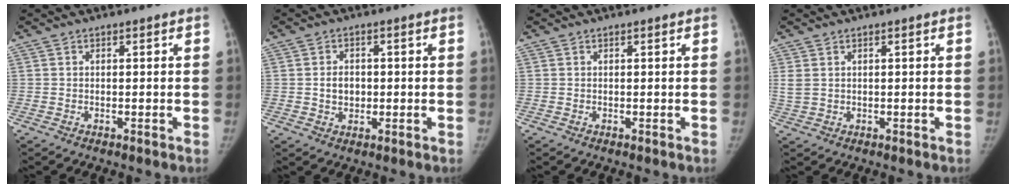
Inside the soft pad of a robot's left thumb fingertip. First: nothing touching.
{"total": 3.6, "force": [-0.2, 2.8, 2.2], "torque": [-0.025, 0.002, -0.003]}
{"total": 0.0}
{"total": 2.3, "force": [0.7, 1.6, 1.4], "torque": [-0.043, 0.004, 0.022]}